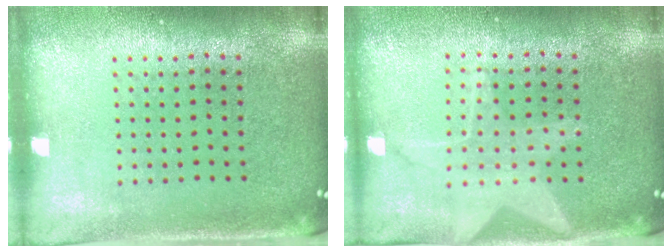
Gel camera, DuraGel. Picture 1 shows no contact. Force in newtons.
{"total": 1.5, "press": 1.5, "slide": 0.1}